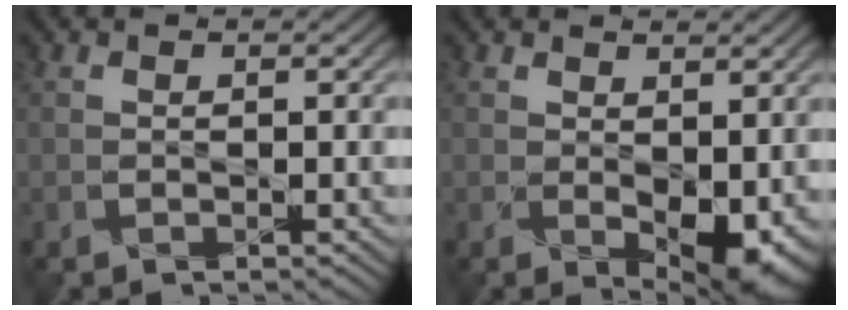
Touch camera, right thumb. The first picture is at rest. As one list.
[{"total": 5.2, "force": [-0.2, 2.8, 4.4], "torque": [-0.076, -0.023, 0.012]}]